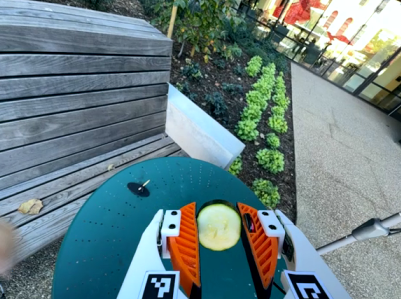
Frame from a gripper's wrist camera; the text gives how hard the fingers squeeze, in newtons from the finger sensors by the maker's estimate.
{"total": 11.8, "left": 11.8, "right": 11.9}